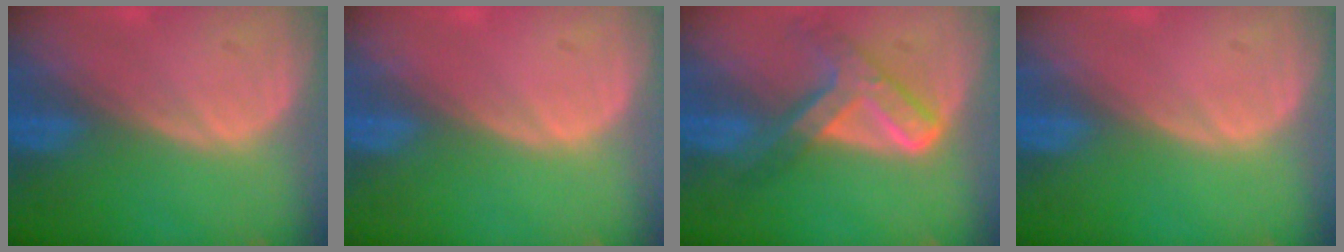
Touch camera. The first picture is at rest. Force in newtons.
{"total": 0.6, "press": 0.1, "slide": 0.6}
{"total": 7.9, "press": 6.4, "slide": 4.5}
{"total": 0.0}